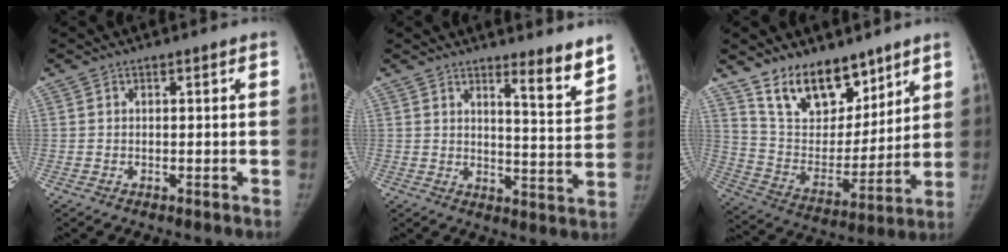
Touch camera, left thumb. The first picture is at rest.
{"total": 7.7, "force": [5.9, 0.8, 4.8], "torque": [-0.052, -0.055, 0.086]}
{"total": 16.7, "force": [11.9, 8.8, 7.6], "torque": [-0.069, -0.073, 0.219]}